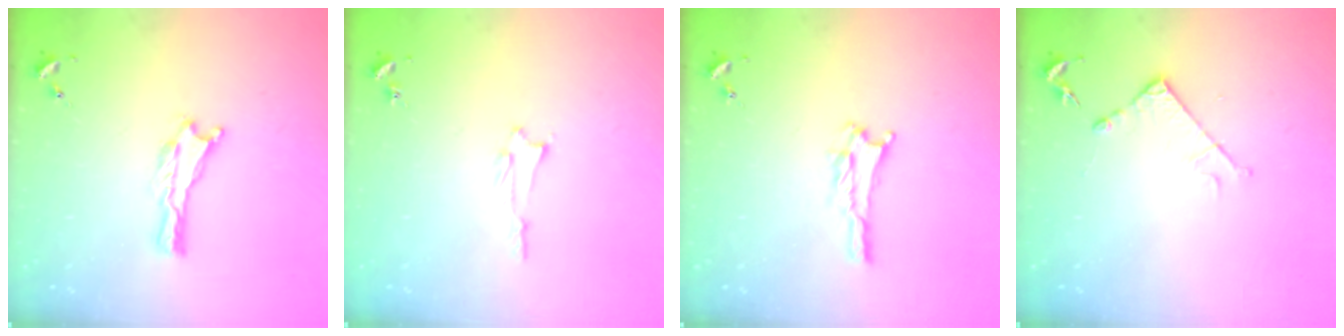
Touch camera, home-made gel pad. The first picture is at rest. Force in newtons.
{"total": 1.2, "press": 1.2, "slide": 0.1}
{"total": 2.8, "press": 2.8, "slide": 0.3}
{"total": 4.2, "press": 4.2, "slide": 0.5}